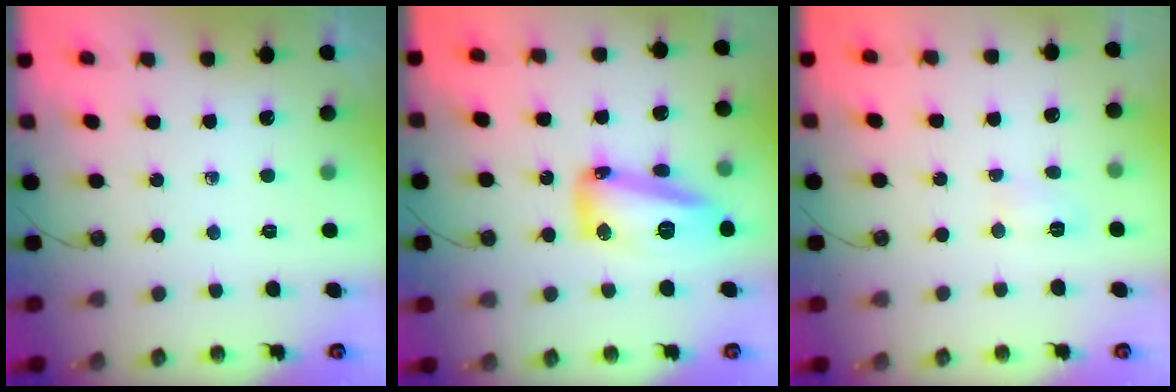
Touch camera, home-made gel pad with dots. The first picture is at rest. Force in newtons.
{"total": 23.5, "press": 20.6, "slide": 11.3}
{"total": 3.7, "press": 3.7, "slide": 0.4}